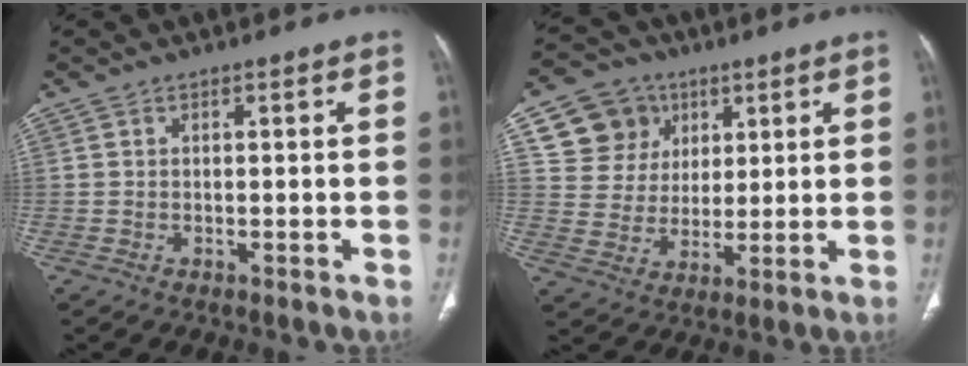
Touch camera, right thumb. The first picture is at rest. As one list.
[{"total": 11.7, "force": [5.1, 10.1, 2.9], "torque": [-0.018, -0.011, 0.097]}]